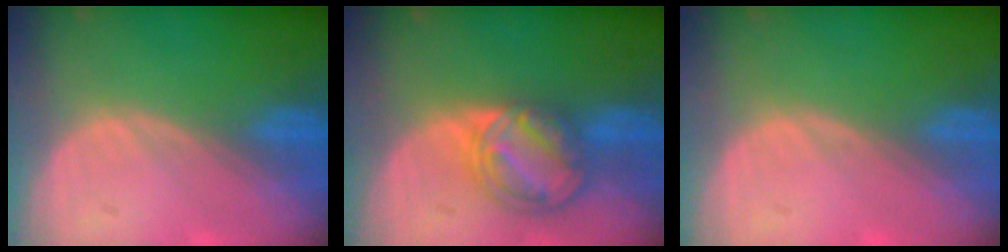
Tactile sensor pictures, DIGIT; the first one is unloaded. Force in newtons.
{"total": 8.5, "press": 7.2, "slide": 4.6}
{"total": 0.0}